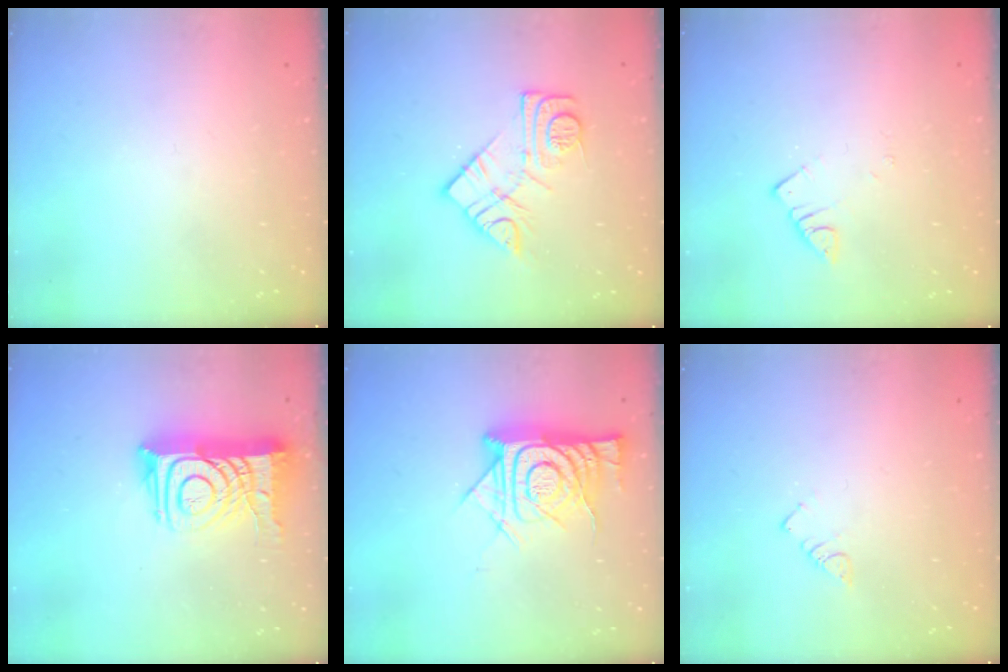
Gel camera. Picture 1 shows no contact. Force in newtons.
{"total": 11.6, "press": 11.6, "slide": 0.6}
{"total": 2.5, "press": 2.5, "slide": 0.3}
{"total": 15.5, "press": 15.4, "slide": 1.5}
{"total": 14.5, "press": 14.4, "slide": 1.4}
{"total": 3.4, "press": 3.4, "slide": 0.5}